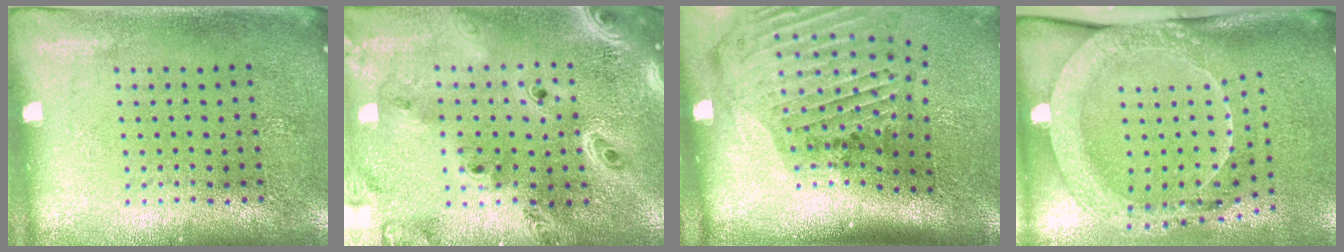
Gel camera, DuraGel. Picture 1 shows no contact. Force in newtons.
{"total": 3.9, "press": 3.0, "slide": 2.4}
{"total": 2.9, "press": 2.1, "slide": 2.0}
{"total": 2.2, "press": 2.1, "slide": 0.7}